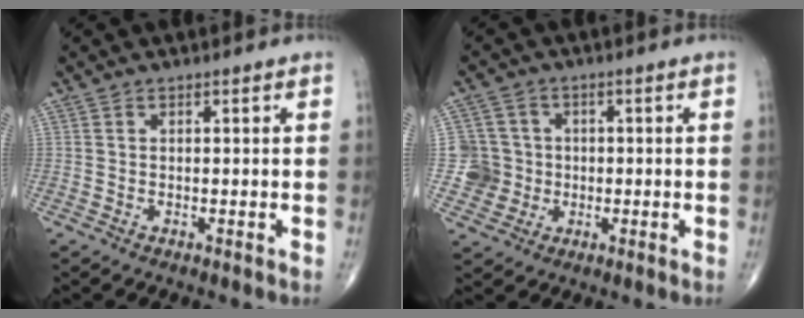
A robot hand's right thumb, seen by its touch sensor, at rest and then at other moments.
{"total": 6.3, "force": [-0.5, 6.3, 0.3], "torque": [0.022, 0.012, -0.013]}